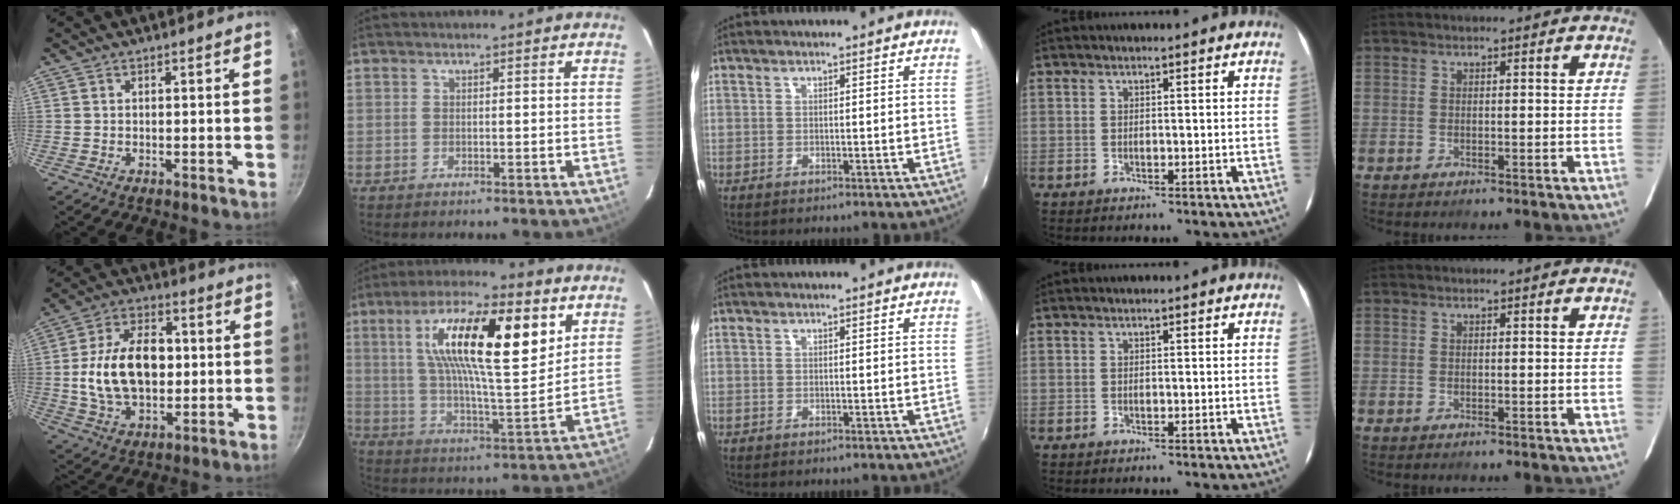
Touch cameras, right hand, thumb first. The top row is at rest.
{"thumb": {"total": 17.3, "force": [0.0, 11.1, 13.3], "torque": [-0.204, 0.022, -0.002]}, "index": {"total": 21.0, "force": [7.5, 5.7, 18.7], "torque": [-0.325, 0.015, 0.125]}}